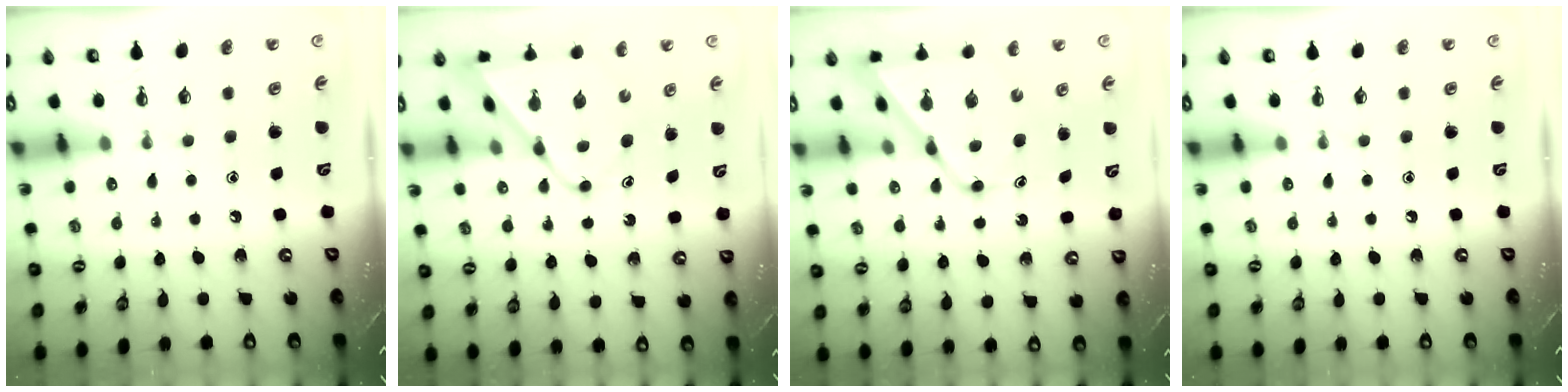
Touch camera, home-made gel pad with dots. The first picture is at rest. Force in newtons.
{"total": 10.7, "press": 10.7, "slide": 0.9}
{"total": 13.0, "press": 13.0, "slide": 1.3}
{"total": 0.0}